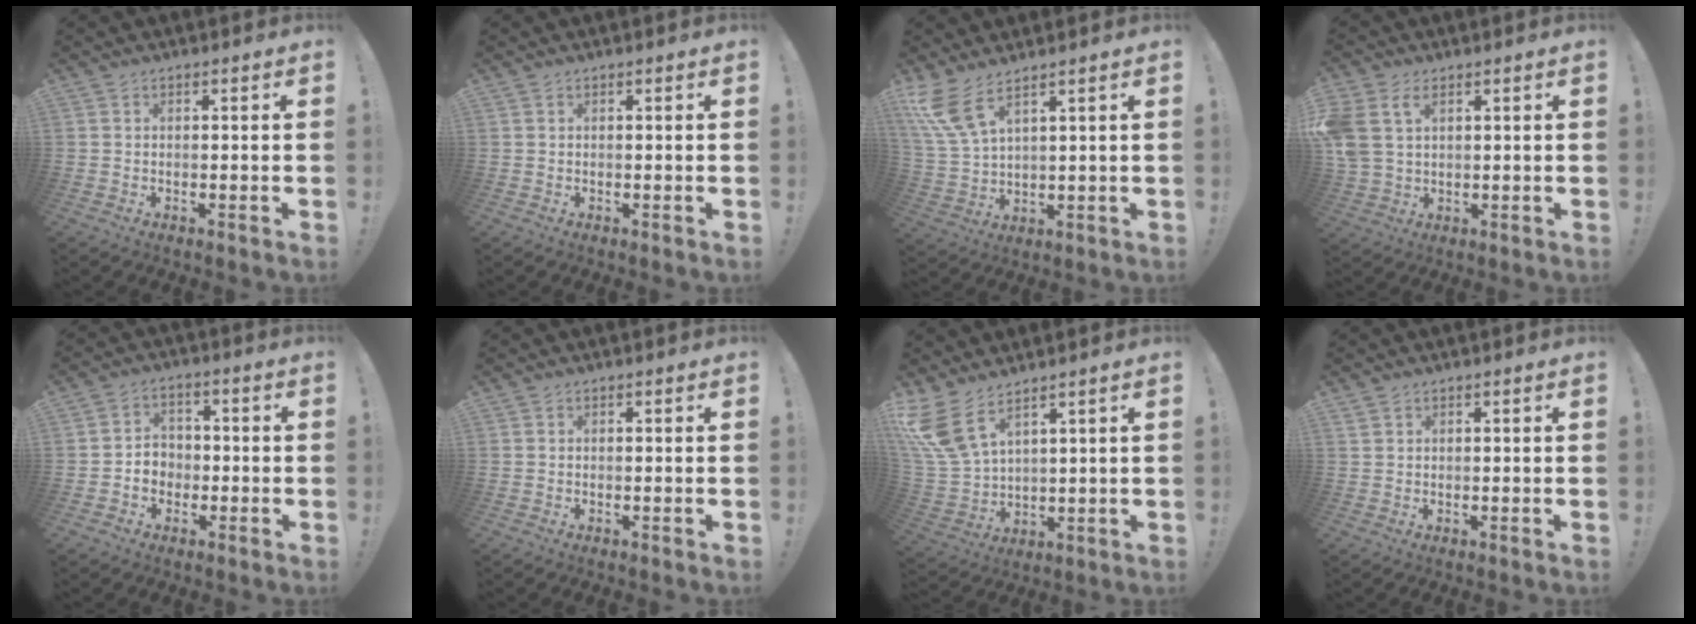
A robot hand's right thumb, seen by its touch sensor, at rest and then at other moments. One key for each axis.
{"total": 0.0}
{"total": 9.1, "fx": 6.2, "fy": 2.7, "fz": 6.0, "tx": -0.132, "ty": -0.025, "tz": 0.123}
{"total": 7.9, "fx": 3.6, "fy": 5.1, "fz": 4.9, "tx": -0.114, "ty": -0.008, "tz": 0.071}
{"total": 5.7, "fx": -1.8, "fy": 5.1, "fz": 1.9, "tx": -0.028, "ty": 0.011, "tz": -0.031}
{"total": 0.0}
{"total": 11.6, "fx": 7.6, "fy": 4.9, "fz": 7.3, "tx": -0.161, "ty": -0.039, "tz": 0.145}
{"total": 0.0}